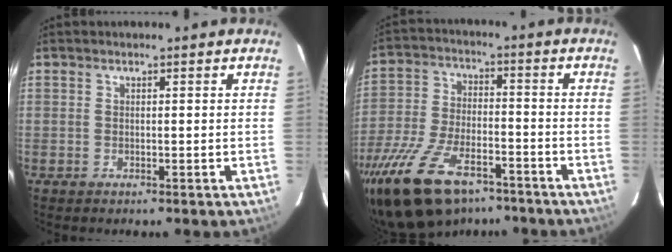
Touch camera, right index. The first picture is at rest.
{"total": 19.6, "force": [-13.8, 8.9, 10.8], "torque": [-0.229, -0.031, -0.236]}